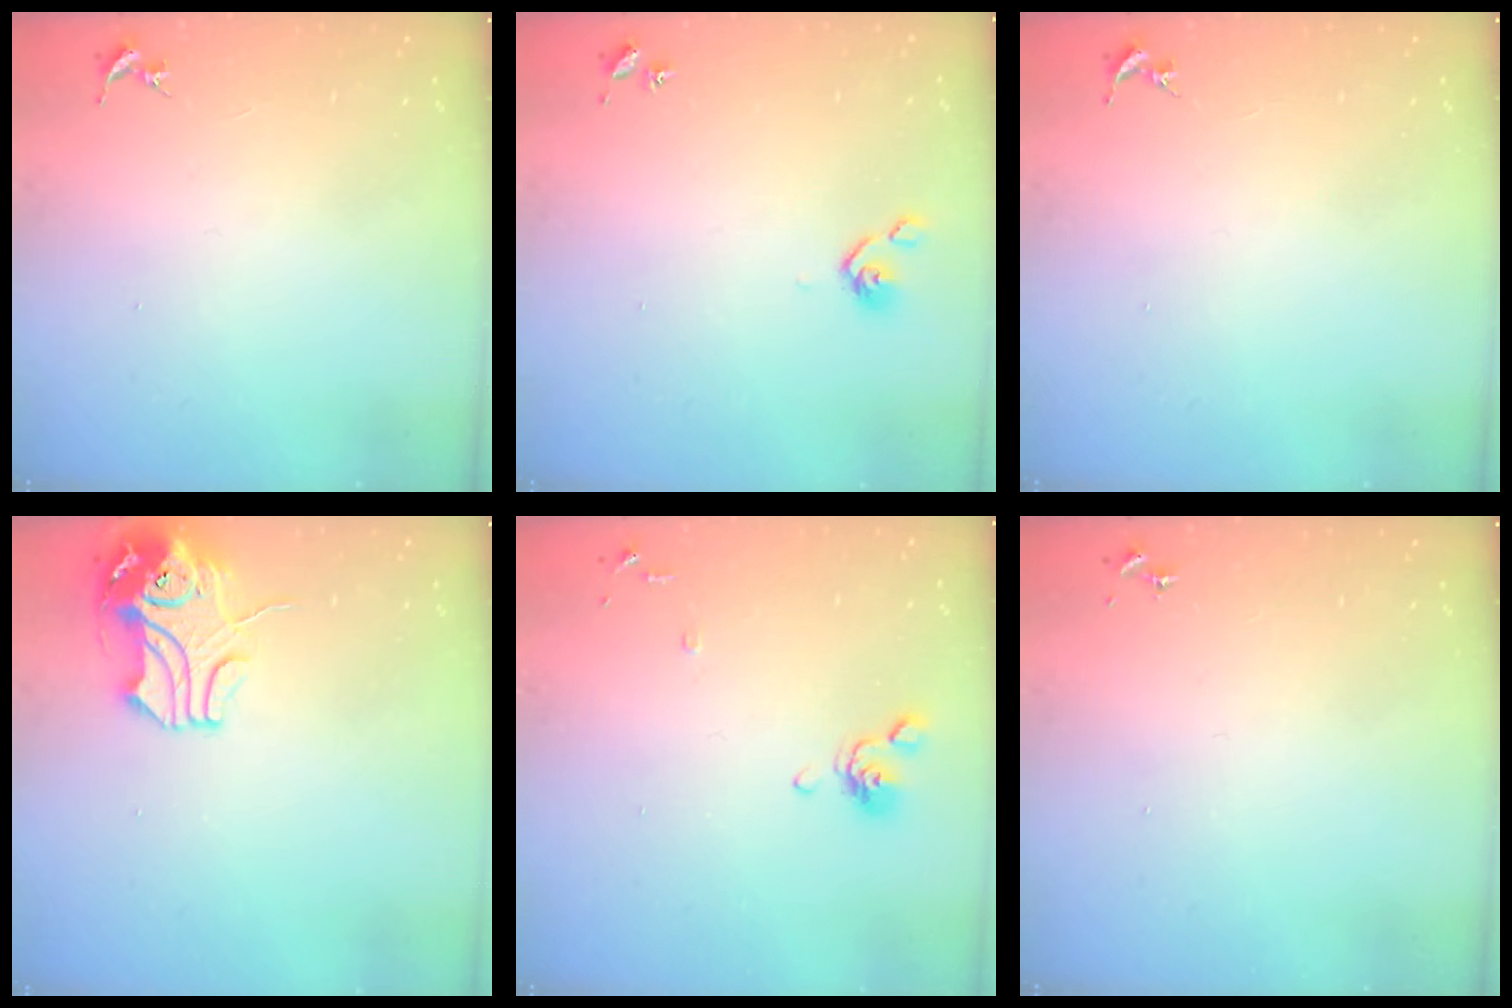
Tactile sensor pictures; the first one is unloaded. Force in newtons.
{"total": 4.6, "press": 4.5, "slide": 0.9}
{"total": 0.0}
{"total": 11.3, "press": 11.1, "slide": 1.8}
{"total": 7.9, "press": 7.8, "slide": 1.5}
{"total": 0.0}